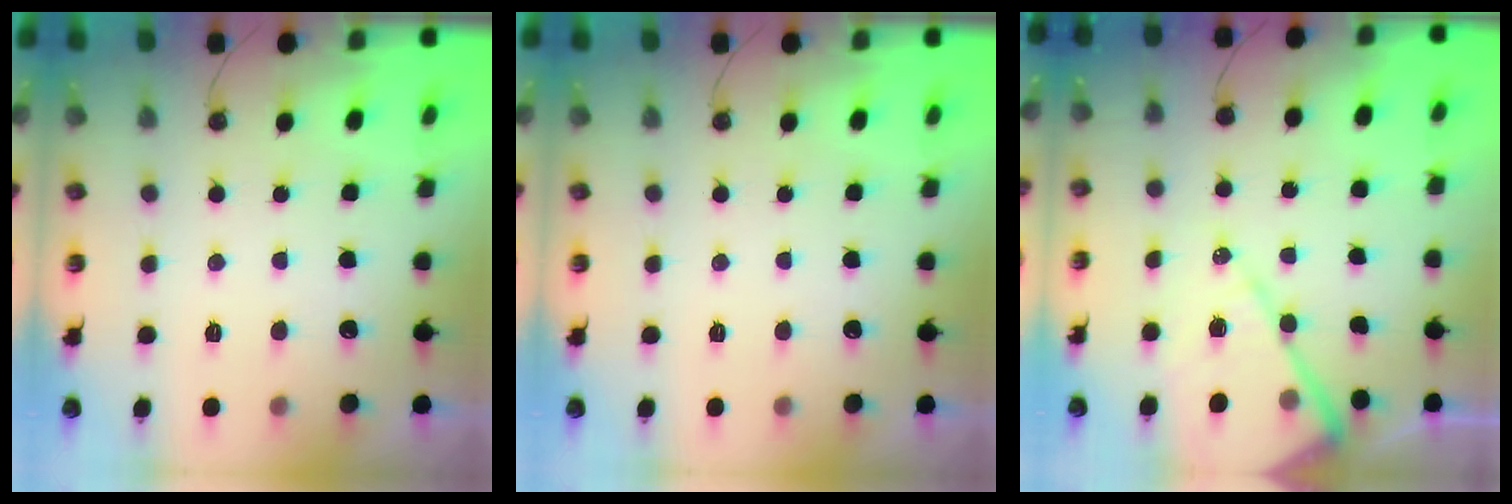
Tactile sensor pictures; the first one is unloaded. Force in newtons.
{"total": 0.0}
{"total": 12.7, "press": 12.6, "slide": 1.2}